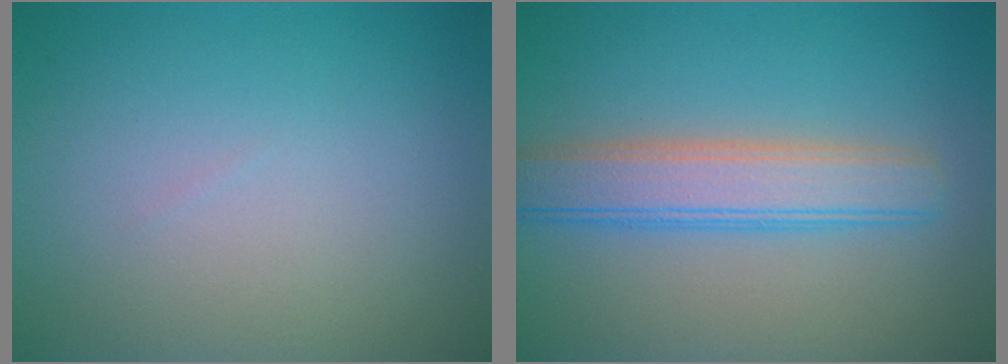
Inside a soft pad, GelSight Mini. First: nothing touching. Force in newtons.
{"total": 4.7, "press": 4.7, "slide": 0.1}